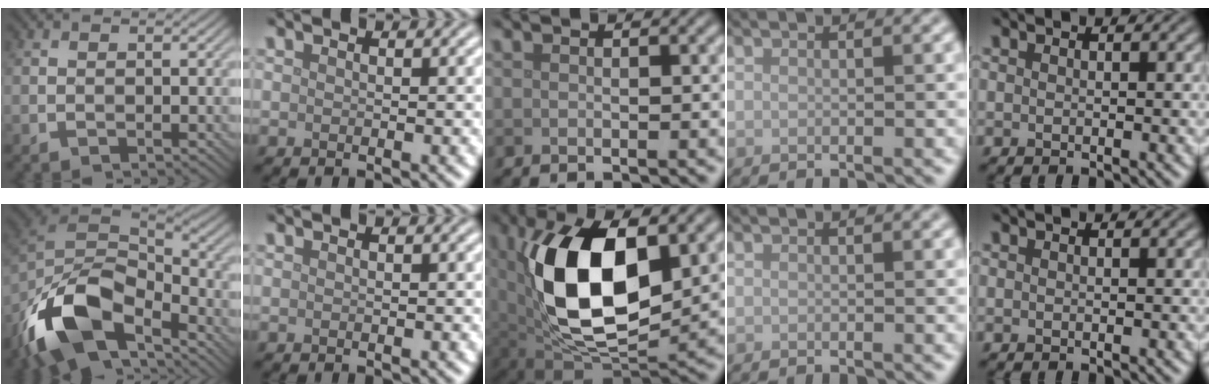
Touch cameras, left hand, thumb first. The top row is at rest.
{"thumb": {"total": 16.2, "force": [-9.7, 7.7, 10.4], "torque": [-0.241, -0.031, -0.181]}, "middle": {"total": 13.8, "force": [2.6, 7.3, 11.4], "torque": [-0.207, -0.006, 0.052]}}